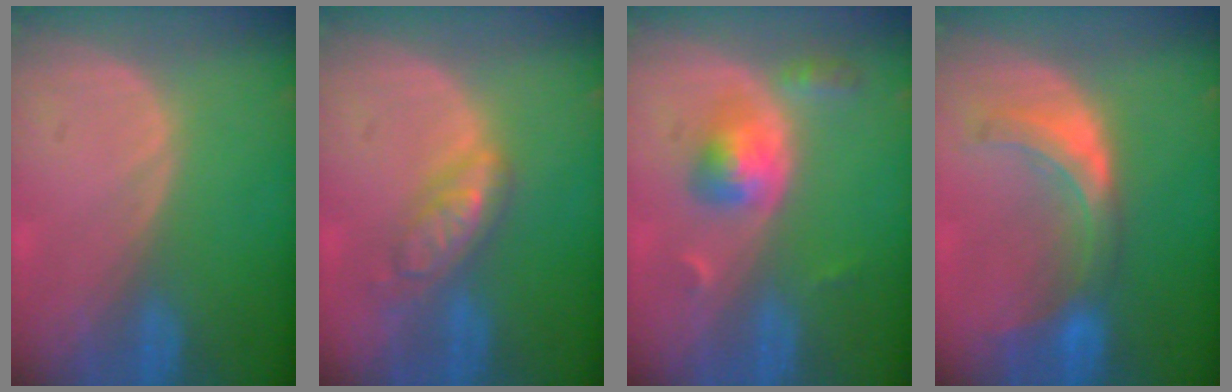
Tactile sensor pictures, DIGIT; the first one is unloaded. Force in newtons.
{"total": 5.9, "press": 5.2, "slide": 2.9}
{"total": 5.2, "press": 4.9, "slide": 1.8}
{"total": 7.1, "press": 6.7, "slide": 2.2}